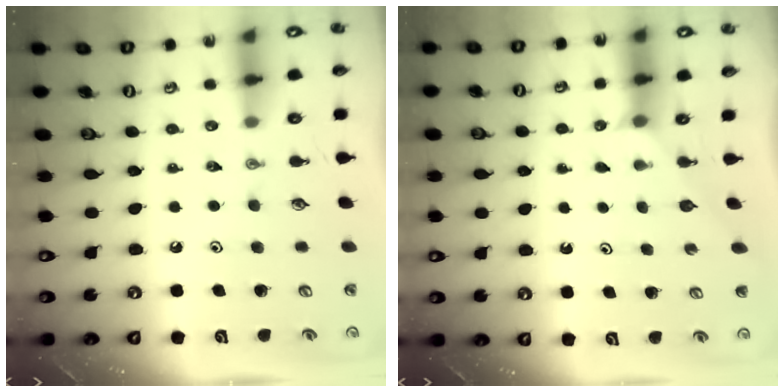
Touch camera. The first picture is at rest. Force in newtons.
{"total": 2.5, "press": 2.5, "slide": 0.3}